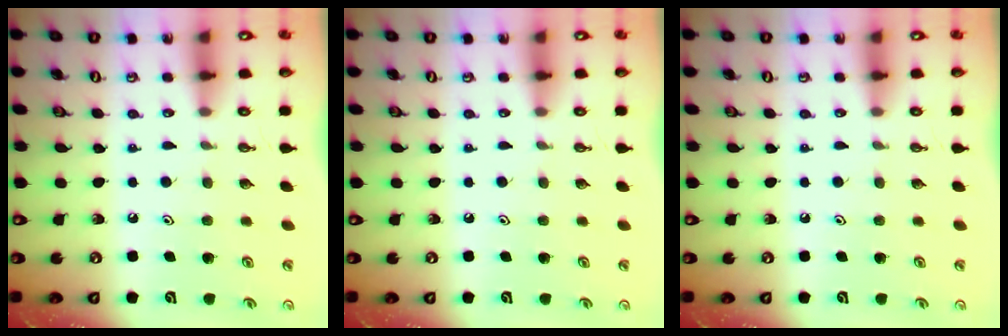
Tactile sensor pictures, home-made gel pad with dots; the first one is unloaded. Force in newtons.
{"total": 0.0}
{"total": 0.0}